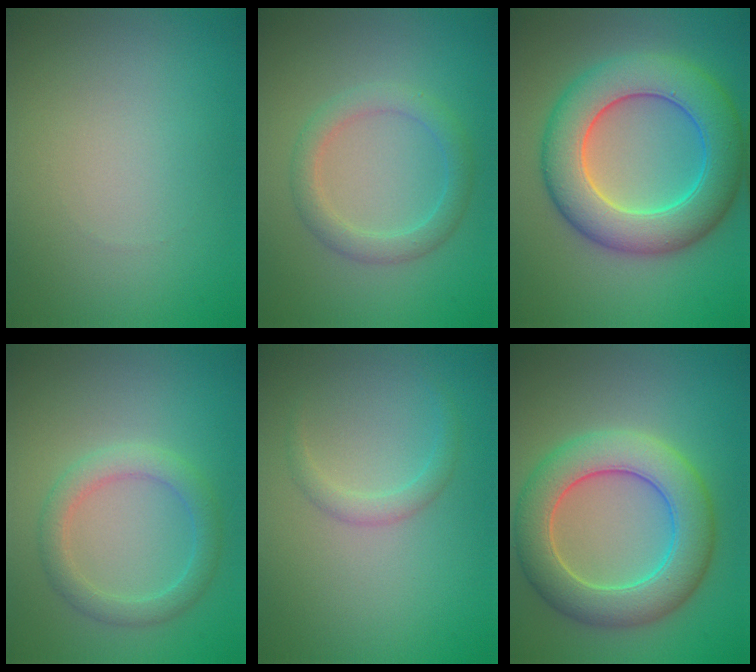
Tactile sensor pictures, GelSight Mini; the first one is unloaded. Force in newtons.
{"total": 2.7, "press": 2.7, "slide": 0.1}
{"total": 9.0, "press": 9.0, "slide": 0.1}
{"total": 2.9, "press": 2.9, "slide": 0.1}
{"total": 1.4, "press": 1.4, "slide": 0.0}
{"total": 7.3, "press": 7.3, "slide": 0.3}